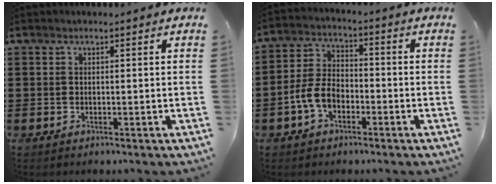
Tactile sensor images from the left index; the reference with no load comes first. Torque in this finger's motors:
{"motor_torque": [1.15, 0.33, 0.60, 0.08]}